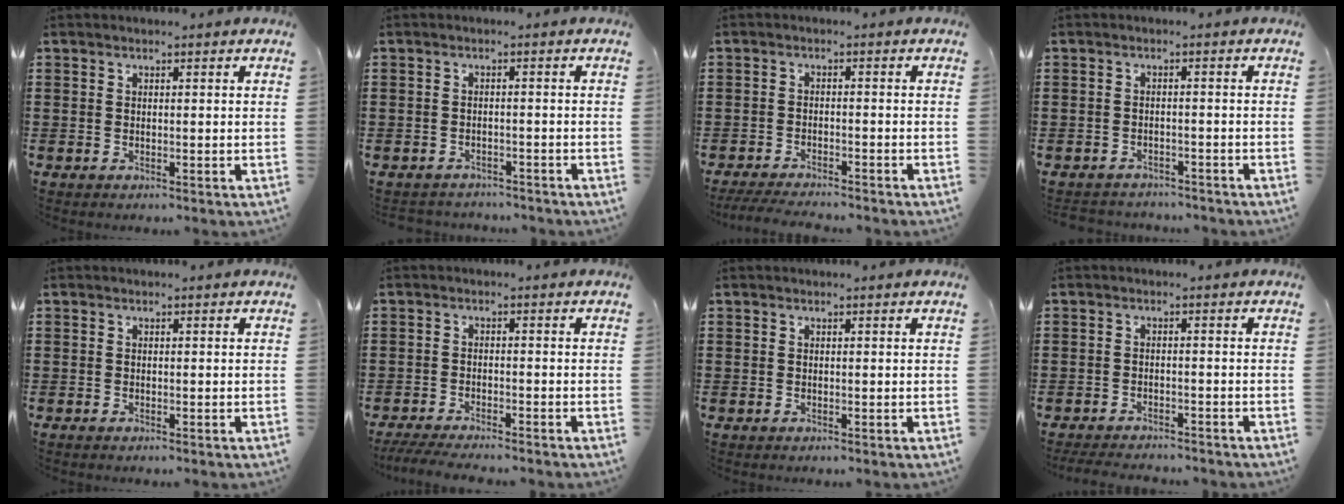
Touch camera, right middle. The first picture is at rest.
{"total": 1.6, "force": [-1.6, 0.2, -0.1], "torque": [-0.007, -0.003, -0.035]}
{"total": 3.0, "force": [-2.9, 0.0, 0.9], "torque": [-0.023, -0.005, -0.059]}
{"total": 2.0, "force": [-2.0, 0.2, -0.1], "torque": [-0.008, -0.004, -0.044]}
{"total": 0.0}
{"total": 3.0, "force": [-2.9, -0.1, 1.0], "torque": [-0.024, -0.007, -0.059]}
{"total": 0.0}
{"total": 2.4, "force": [-2.4, 0.1, 0.3], "torque": [-0.011, -0.004, -0.049]}